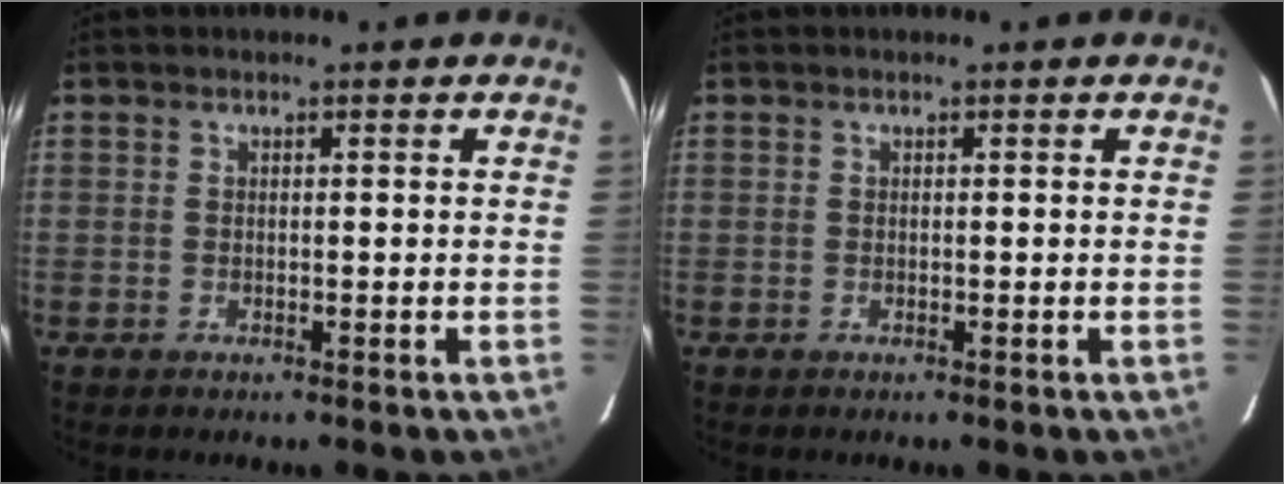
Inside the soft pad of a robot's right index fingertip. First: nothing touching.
{"total": 0.0}